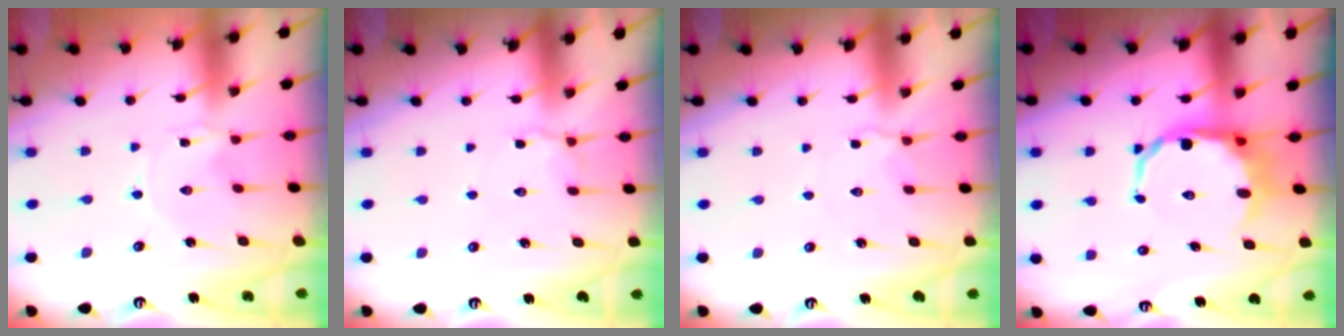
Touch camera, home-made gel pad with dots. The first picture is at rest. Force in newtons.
{"total": 4.9, "press": 4.8, "slide": 1.2}
{"total": 2.6, "press": 2.5, "slide": 0.7}
{"total": 10.5, "press": 10.0, "slide": 3.0}